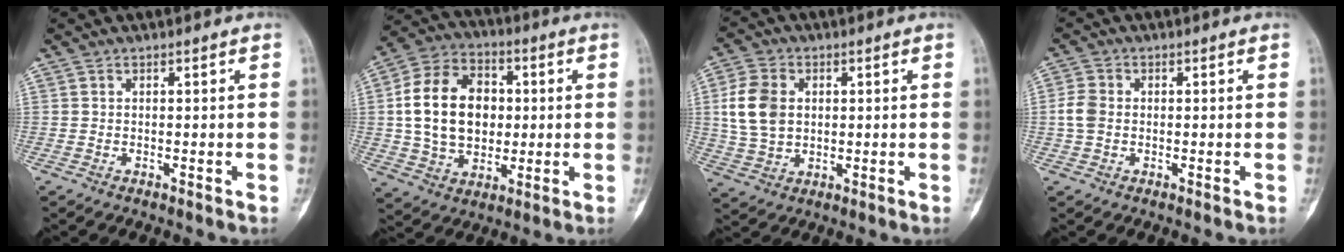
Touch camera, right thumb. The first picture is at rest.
{"total": 17.2, "force": [1.4, 12.7, 11.5], "torque": [-0.176, 0.017, 0.025]}
{"total": 10.3, "force": [1.5, 7.6, 6.8], "torque": [-0.122, 0.002, 0.030]}
{"total": 4.0, "force": [-0.2, 3.1, 2.5], "torque": [-0.057, 0.007, -0.011]}